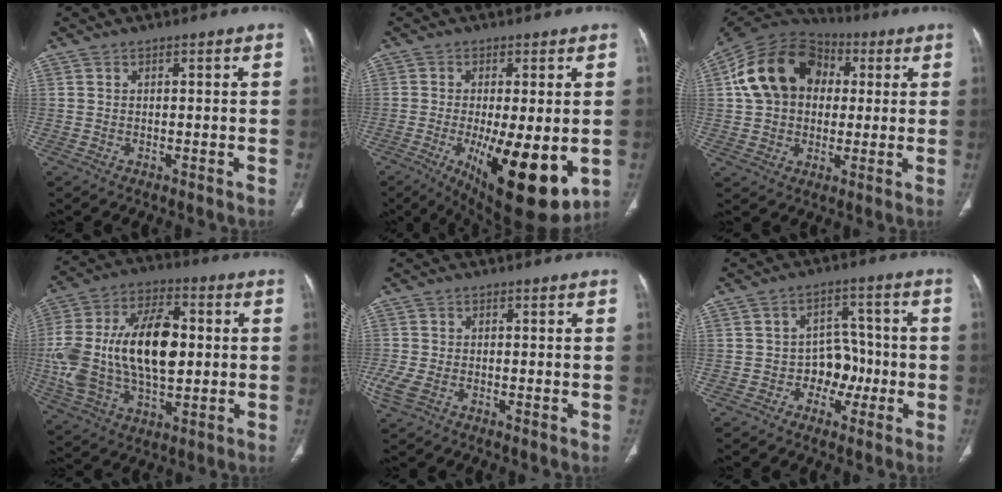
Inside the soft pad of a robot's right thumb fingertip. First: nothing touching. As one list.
[{"total": 16.8, "force": [-4.0, 5.5, 15.4], "torque": [-0.217, -0.029, -0.040]}, {"total": 18.0, "force": [3.2, 13.9, 11.0], "torque": [-0.187, 0.024, 0.047]}, {"total": 23.8, "force": [0.8, 13.1, 19.9], "torque": [-0.390, 0.014, 0.019]}, {"total": 4.2, "force": [-1.2, 2.3, 3.3], "torque": [-0.088, 0.000, -0.022]}, {"total": 6.9, "force": [-2.0, 5.4, 3.7], "torque": [-0.013, 0.034, -0.035]}]